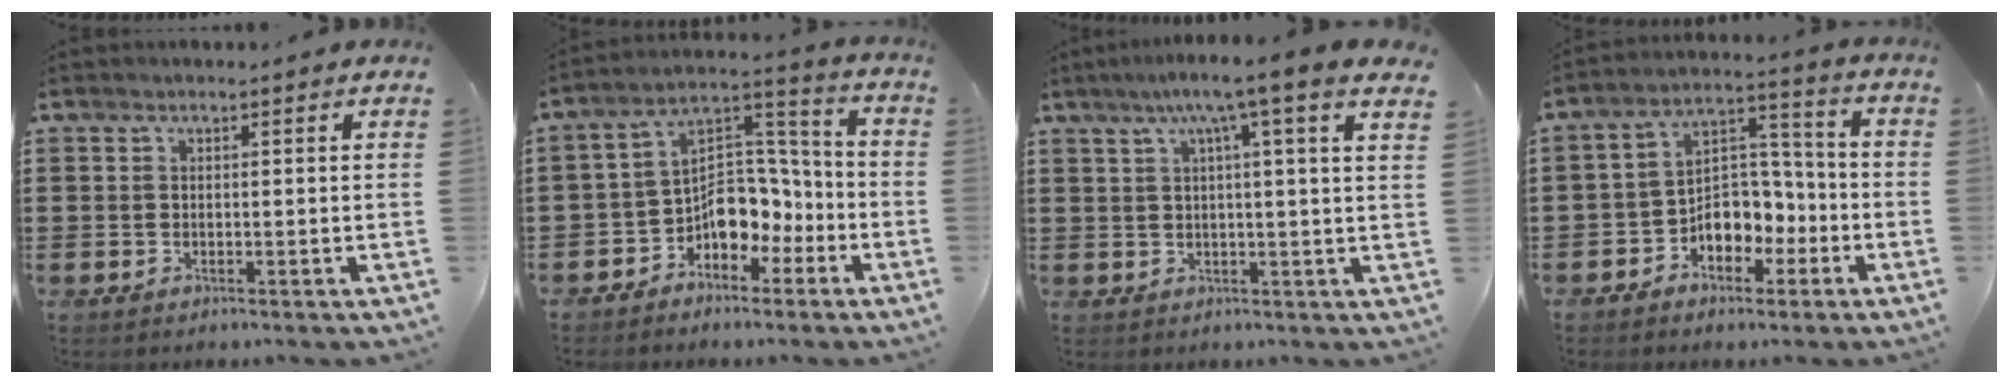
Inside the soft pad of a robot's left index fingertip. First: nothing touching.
{"total": 7.4, "force": [-3.9, 5.3, 3.4], "torque": [-0.072, 0.006, -0.075]}
{"total": 6.2, "force": [3.5, -1.0, 5.0], "torque": [-0.106, -0.005, 0.054]}
{"total": 6.1, "force": [-2.9, 4.9, 2.2], "torque": [-0.049, 0.008, -0.055]}